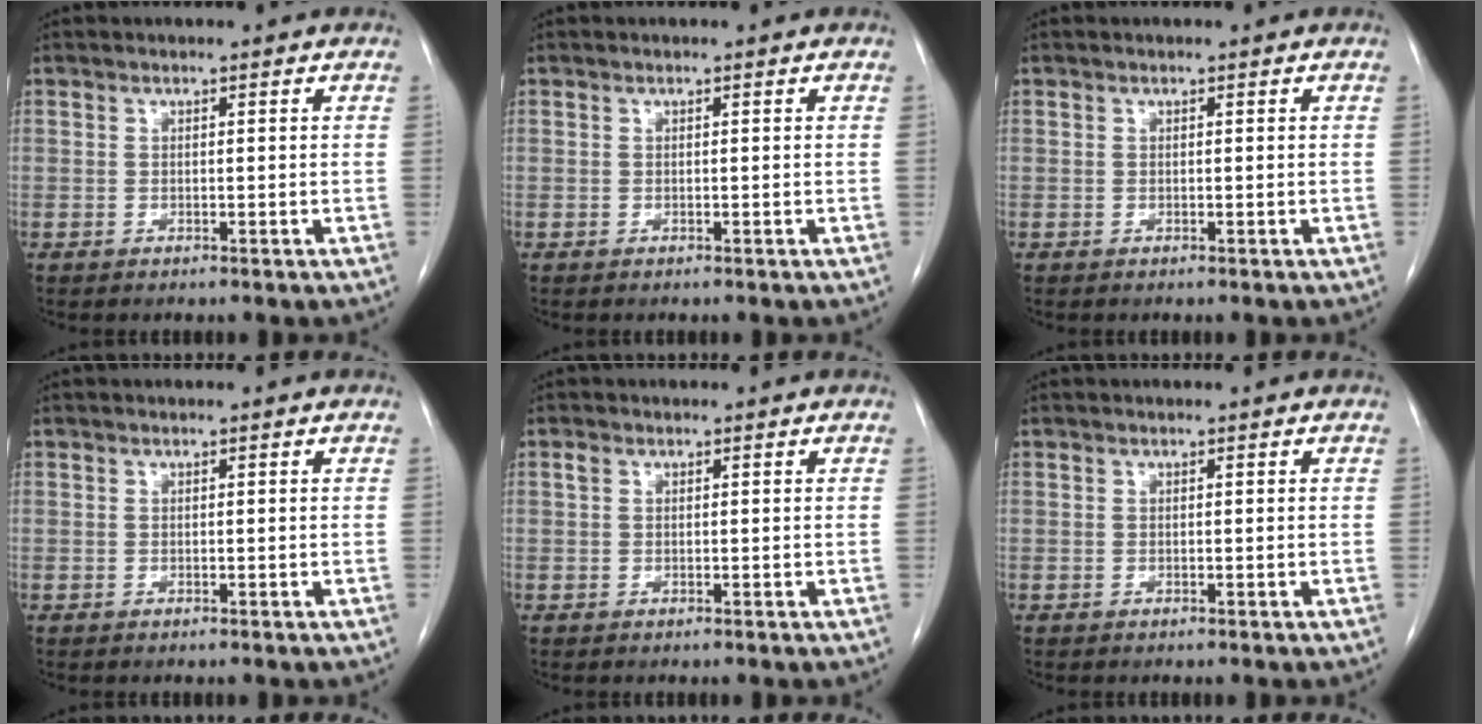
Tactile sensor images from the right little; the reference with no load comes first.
{"total": 0.0}
{"total": 0.0}
{"total": 0.0}
{"total": 0.8, "force": [0.3, 0.6, 0.4], "torque": [-0.011, 0.011, 0.006]}
{"total": 0.0}